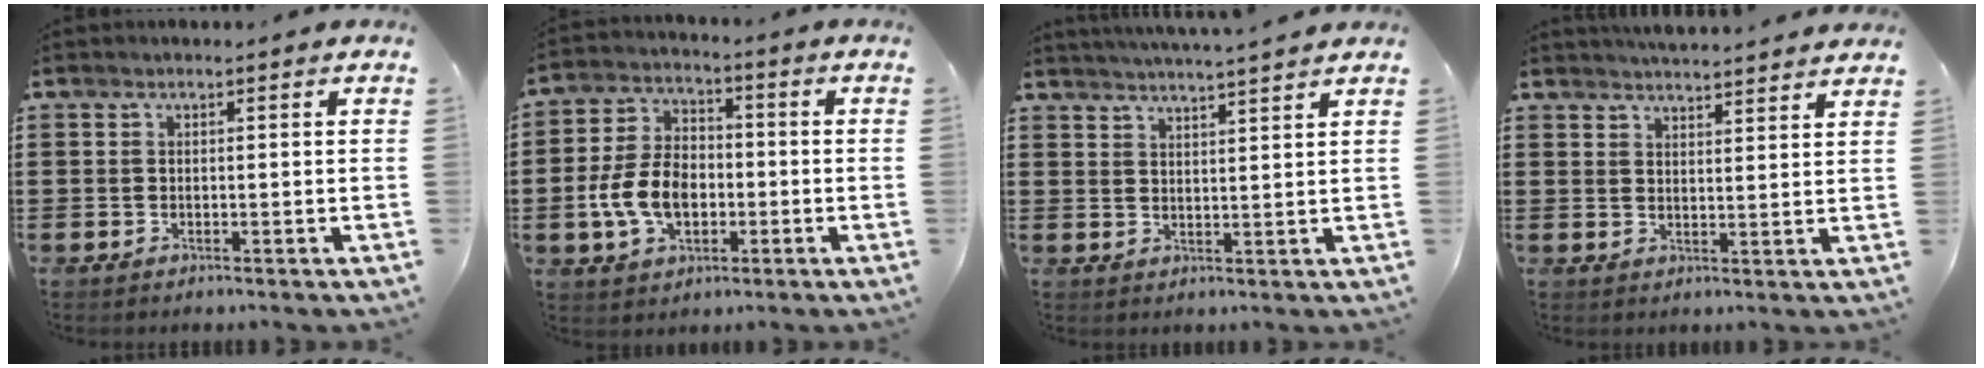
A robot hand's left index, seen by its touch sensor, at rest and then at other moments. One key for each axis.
{"total": 8.9, "fx": -2.1, "fy": 5.8, "fz": 6.5, "tx": -0.156, "ty": 0.005, "tz": -0.046}
{"total": 3.1, "fx": 3.0, "fy": -0.7, "fz": 0.3, "tx": -0.017, "ty": -0.013, "tz": 0.052}
{"total": 3.6, "fx": 3.6, "fy": -0.4, "fz": 0.2, "tx": -0.015, "ty": -0.017, "tz": 0.065}